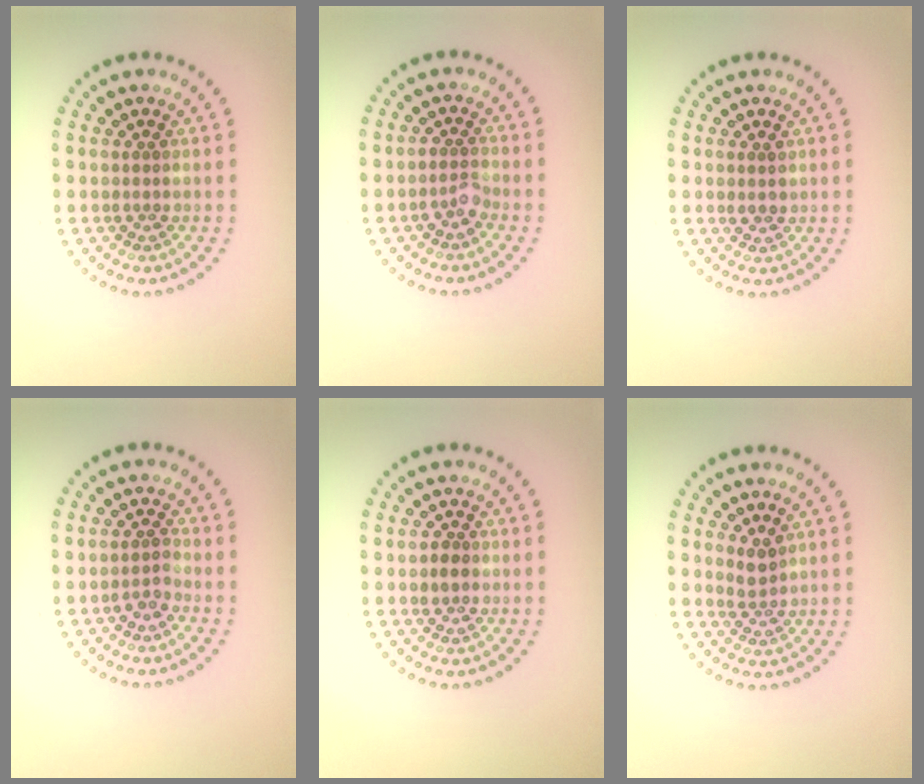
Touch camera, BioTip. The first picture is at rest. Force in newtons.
{"total": 1.6, "press": 1.3, "slide": 0.8}
{"total": 1.1, "press": 1.0, "slide": 0.4}
{"total": 1.3, "press": 1.0, "slide": 0.9}
{"total": 1.4, "press": 1.4, "slide": 0.3}
{"total": 1.7, "press": 1.3, "slide": 1.1}